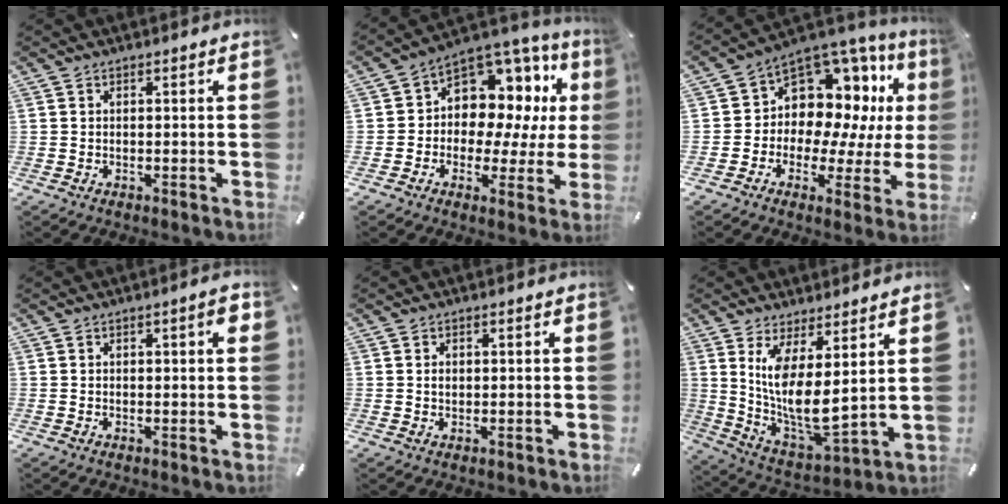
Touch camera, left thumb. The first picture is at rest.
{"total": 10.5, "force": [3.6, 8.5, 5.0], "torque": [-0.074, -0.052, 0.071]}
{"total": 11.3, "force": [5.3, 8.7, 4.8], "torque": [-0.079, -0.066, 0.101]}
{"total": 2.8, "force": [0.7, 0.8, 2.6], "torque": [-0.033, 0.000, 0.005]}
{"total": 1.3, "force": [0.2, 1.0, 0.8], "torque": [-0.017, 0.005, 0.002]}
{"total": 11.8, "force": [4.7, 4.4, 9.9], "torque": [-0.192, -0.060, 0.090]}